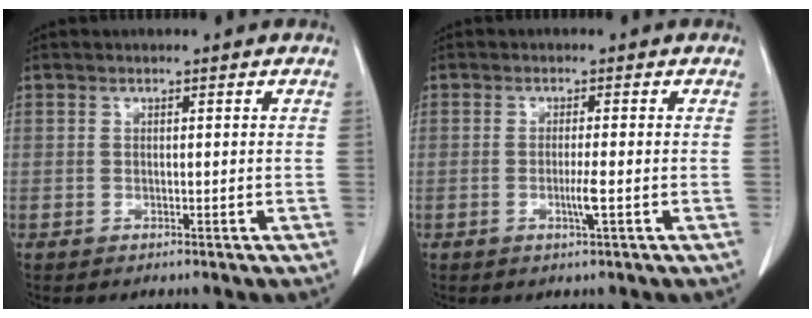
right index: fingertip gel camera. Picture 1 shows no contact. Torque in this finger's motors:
{"motor_torque": [0.93, 0.08, 0.36, 0.07]}